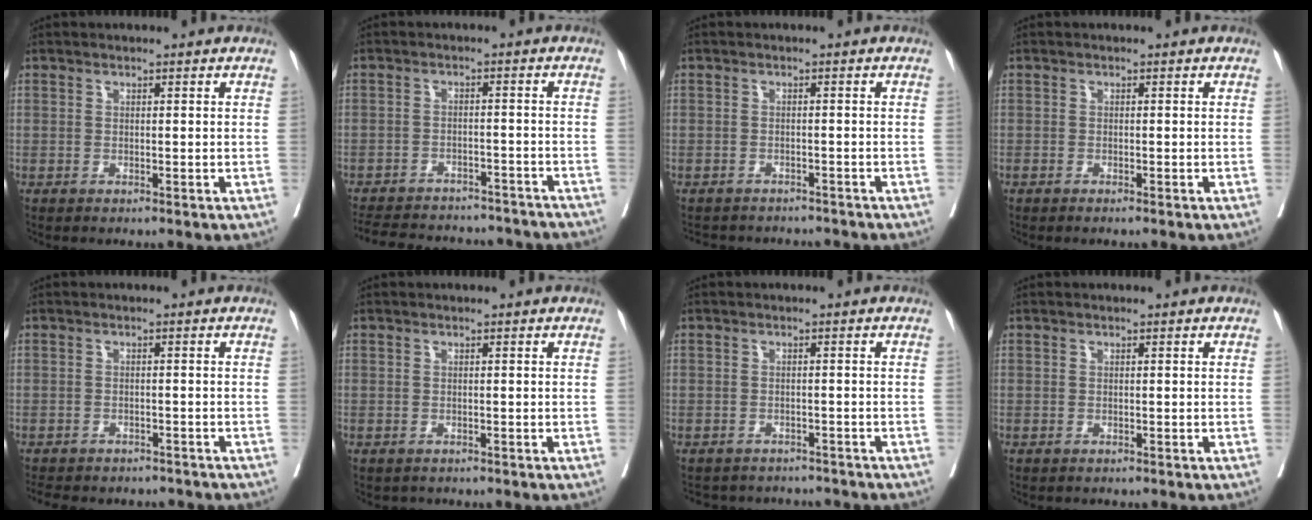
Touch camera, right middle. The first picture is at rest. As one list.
[{"total": 20.8, "force": [-18.6, 6.0, 6.9], "torque": [-0.161, -0.014, -0.237]}, {"total": 7.9, "force": [-7.5, 2.2, 1.2], "torque": [-0.017, 0.007, -0.091]}, {"total": 0.9, "force": [-0.8, 0.0, 0.4], "torque": [-0.007, -0.002, -0.011]}, {"total": 10.4, "force": [-9.1, 3.8, 3.2], "torque": [-0.063, 0.001, -0.111]}, {"total": 1.0, "force": [-0.8, 0.6, 0.0], "torque": [-0.006, 0.000, -0.011]}, {"total": 7.4, "force": [-7.0, 2.3, 0.5], "torque": [-0.003, 0.013, -0.083]}, {"total": 0.0}]